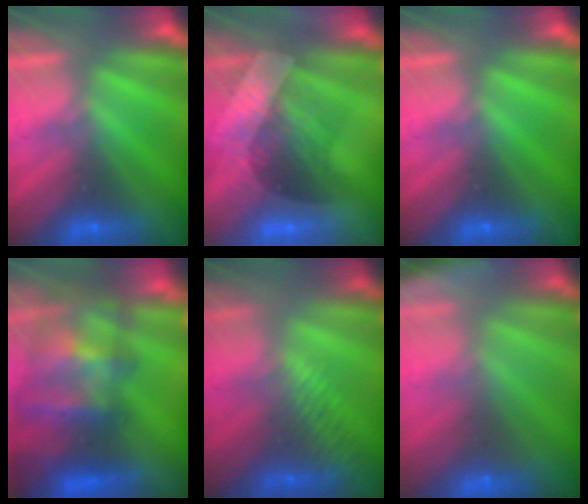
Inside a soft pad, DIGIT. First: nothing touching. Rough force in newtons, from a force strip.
{"total": 3.2}
{"total": 0.0}
{"total": 11.5}
{"total": 2.9}
{"total": 5.7}